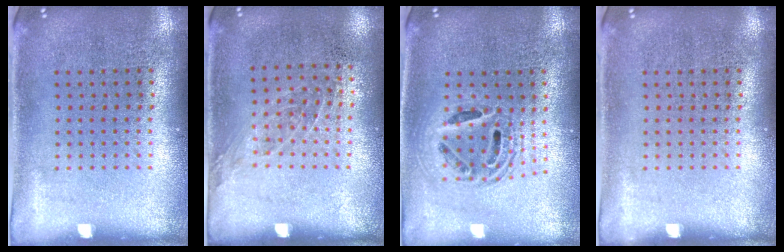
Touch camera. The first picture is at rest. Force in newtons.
{"total": 1.0, "press": 0.8, "slide": 0.7}
{"total": 1.7, "press": 1.4, "slide": 1.0}
{"total": 0.0}